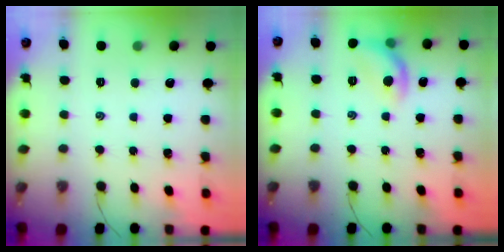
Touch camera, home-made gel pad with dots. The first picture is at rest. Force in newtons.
{"total": 9.6, "press": 9.6, "slide": 0.4}